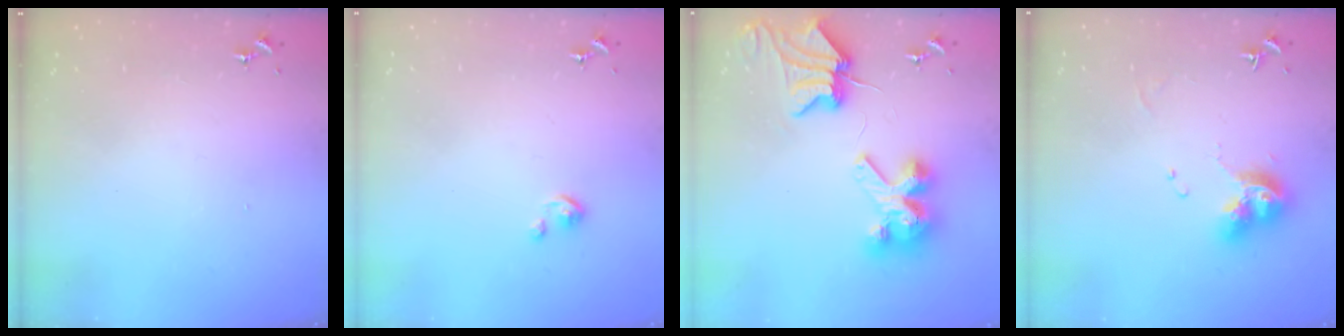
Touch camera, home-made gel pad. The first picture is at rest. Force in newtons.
{"total": 2.7, "press": 2.6, "slide": 0.3}
{"total": 11.3, "press": 11.2, "slide": 1.3}
{"total": 10.9, "press": 10.9, "slide": 0.8}